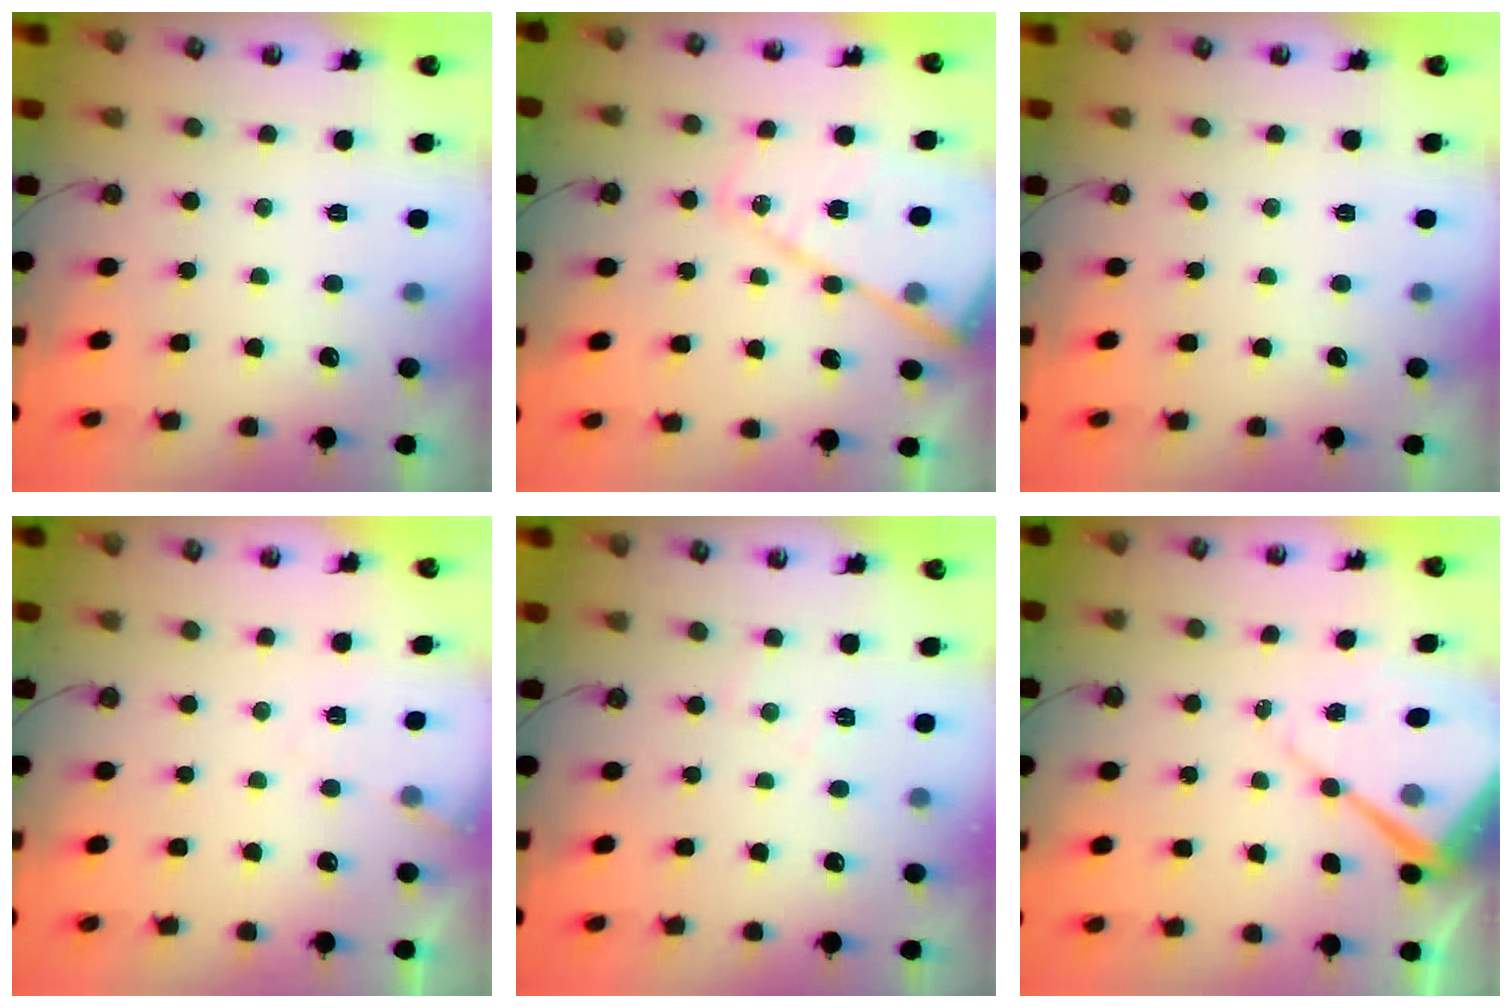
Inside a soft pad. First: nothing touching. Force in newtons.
{"total": 19.3, "press": 19.2, "slide": 2.1}
{"total": 0.0}
{"total": 4.6, "press": 4.5, "slide": 0.6}
{"total": 5.8, "press": 5.7, "slide": 0.8}
{"total": 11.0, "press": 11.0, "slide": 1.0}